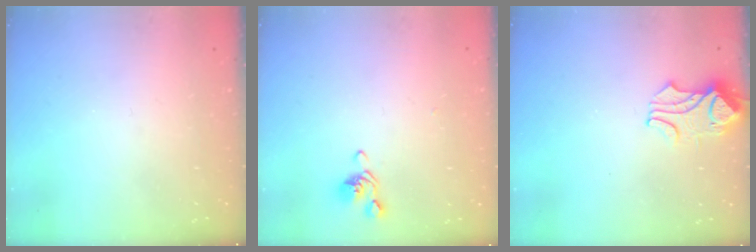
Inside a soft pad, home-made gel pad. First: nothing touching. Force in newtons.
{"total": 0.0}
{"total": 1.5, "press": 1.5, "slide": 0.5}